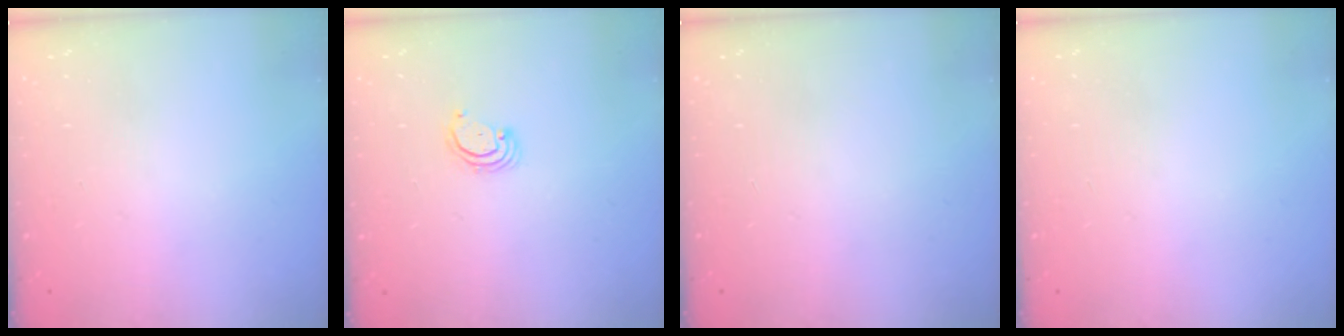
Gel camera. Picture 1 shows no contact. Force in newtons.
{"total": 2.8, "press": 2.8, "slide": 0.2}
{"total": 0.0}
{"total": 0.0}